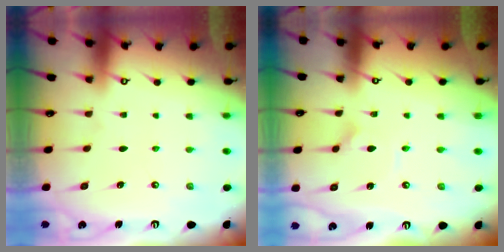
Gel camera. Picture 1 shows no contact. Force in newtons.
{"total": 2.9, "press": 2.9, "slide": 0.0}